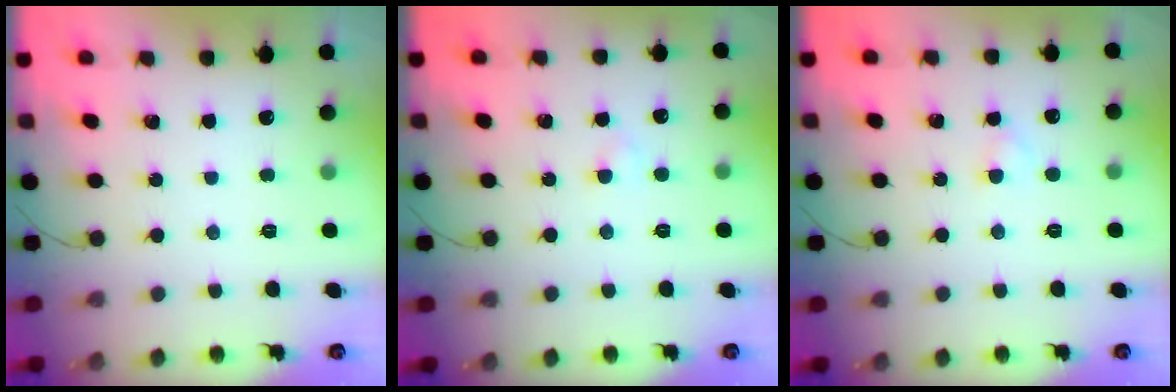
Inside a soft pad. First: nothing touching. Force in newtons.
{"total": 1.9, "press": 1.7, "slide": 0.9}
{"total": 1.9, "press": 1.7, "slide": 0.9}